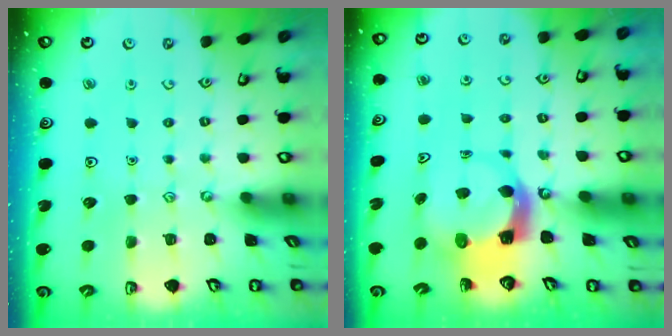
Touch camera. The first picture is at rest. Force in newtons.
{"total": 6.1, "press": 6.0, "slide": 0.9}